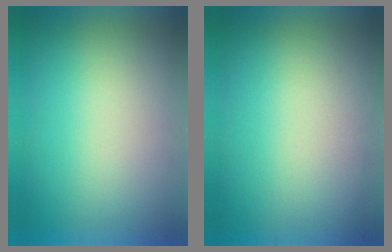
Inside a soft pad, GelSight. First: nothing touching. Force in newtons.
{"total": 2.9}